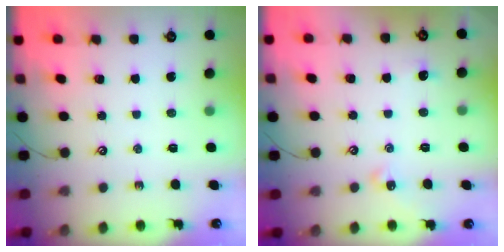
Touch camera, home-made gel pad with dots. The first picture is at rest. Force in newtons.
{"total": 0.8, "press": 0.6, "slide": 0.4}